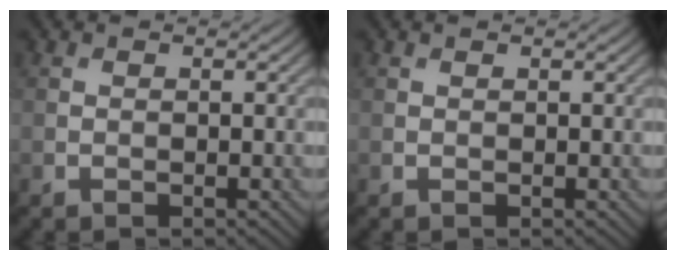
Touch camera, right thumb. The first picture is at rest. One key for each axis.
{"total": 0.0}